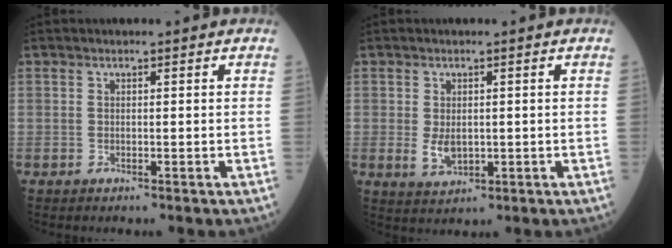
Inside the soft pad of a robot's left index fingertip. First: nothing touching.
{"total": 3.3, "force": [-0.2, 2.0, 2.6], "torque": [-0.053, -0.008, 0.005]}